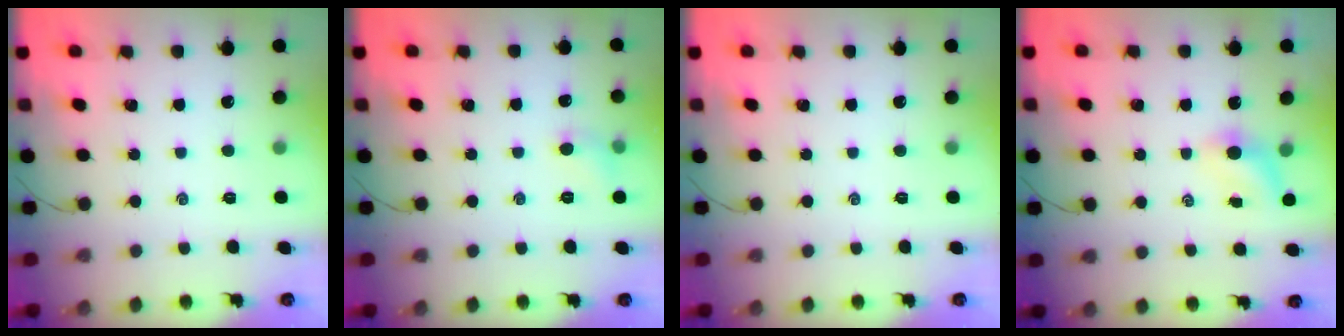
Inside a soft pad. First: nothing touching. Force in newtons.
{"total": 4.9, "press": 4.7, "slide": 1.4}
{"total": 0.0}
{"total": 4.1, "press": 4.0, "slide": 0.6}